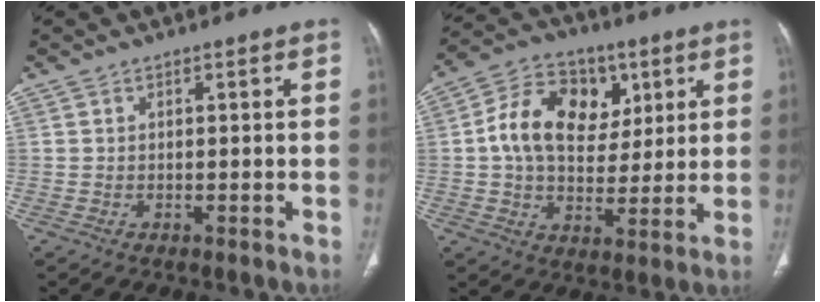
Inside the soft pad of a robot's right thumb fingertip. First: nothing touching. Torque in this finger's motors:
{"motor_torque": [0.26, 0.27, 0.51, -0.32, 0.20]}